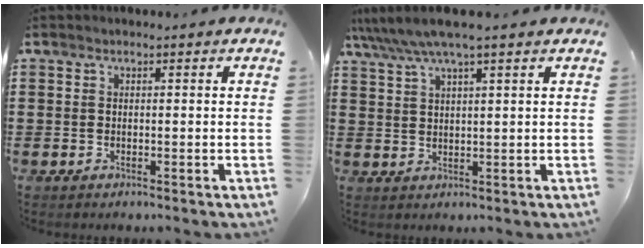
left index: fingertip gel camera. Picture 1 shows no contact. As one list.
[{"total": 4.8, "force": [3.7, 0.1, 3.0], "torque": [-0.069, -0.009, 0.065]}]